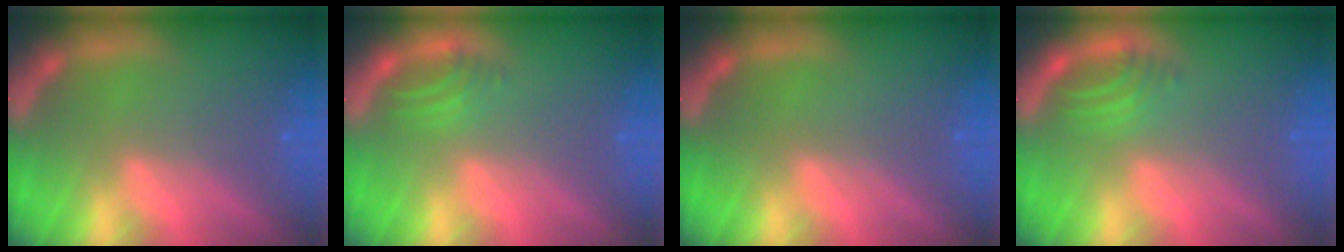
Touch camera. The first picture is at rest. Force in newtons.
{"total": 2.0}
{"total": 0.0}
{"total": 2.5}